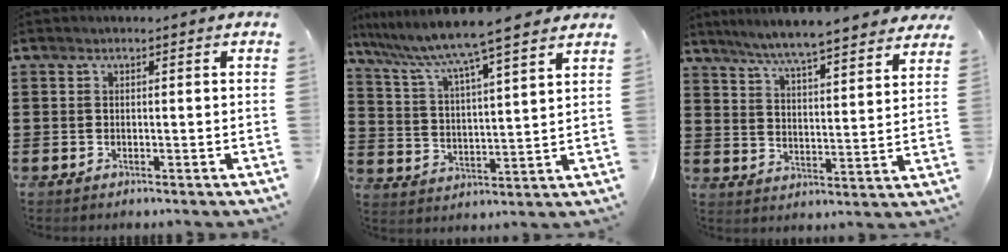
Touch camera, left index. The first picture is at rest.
{"total": 7.9, "force": [7.0, -0.8, 3.5], "torque": [-0.098, -0.045, 0.113]}
{"total": 5.9, "force": [5.5, -0.4, 2.0], "torque": [-0.064, -0.035, 0.092]}